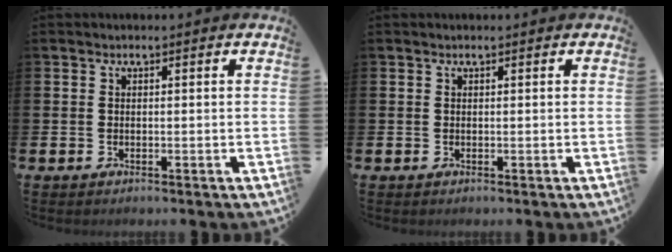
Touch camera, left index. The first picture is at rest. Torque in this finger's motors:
{"motor_torque": [0.72, -1.38, 0.01, 0.00]}